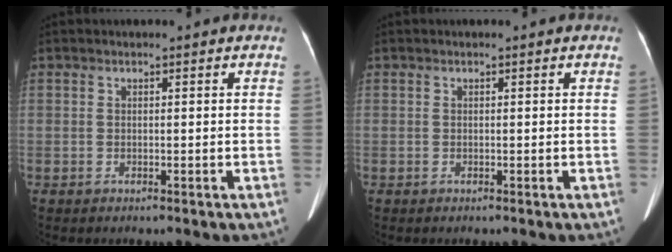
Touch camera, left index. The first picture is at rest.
{"total": 0.0}